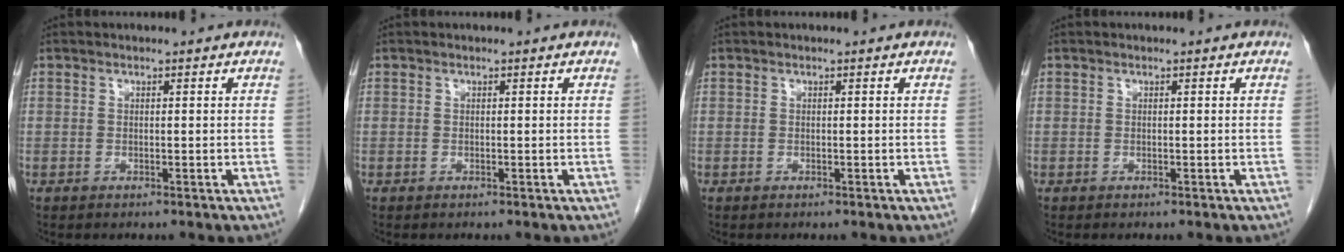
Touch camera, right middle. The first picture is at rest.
{"total": 0.0}
{"total": 0.0}
{"total": 0.0}